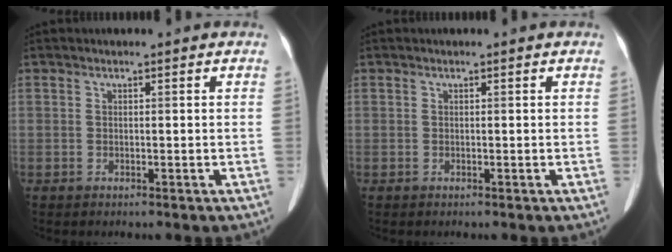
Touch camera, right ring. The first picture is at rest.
{"total": 0.0}